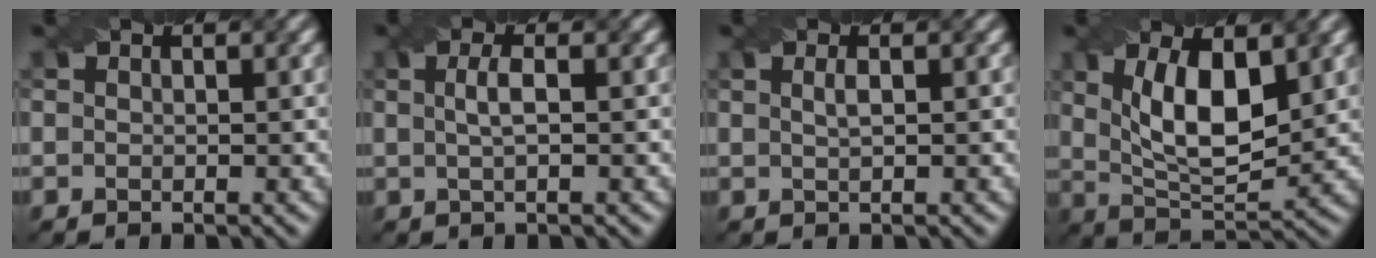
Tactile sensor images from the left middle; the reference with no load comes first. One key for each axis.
{"total": 1.8, "fx": -0.1, "fy": 0.4, "fz": 1.8, "tx": -0.033, "ty": 0.006, "tz": -0.002}
{"total": 1.0, "fx": 0.0, "fy": 0.2, "fz": 0.9, "tx": -0.015, "ty": 0.004, "tz": 0.001}
{"total": 7.7, "fx": 1.8, "fy": 3.3, "fz": 6.7, "tx": -0.125, "ty": 0.000, "tz": 0.034}